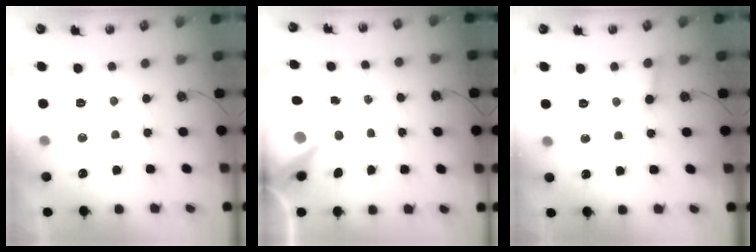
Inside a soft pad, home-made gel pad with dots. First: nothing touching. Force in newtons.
{"total": 12.7, "press": 12.5, "slide": 2.1}
{"total": 4.2, "press": 4.2, "slide": 0.3}